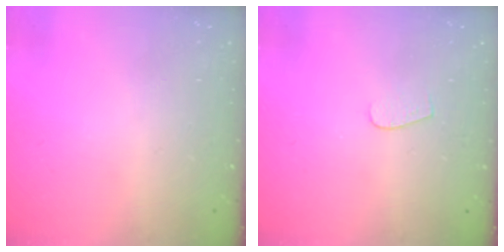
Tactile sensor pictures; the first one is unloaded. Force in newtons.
{"total": 3.4, "press": 3.4, "slide": 0.3}